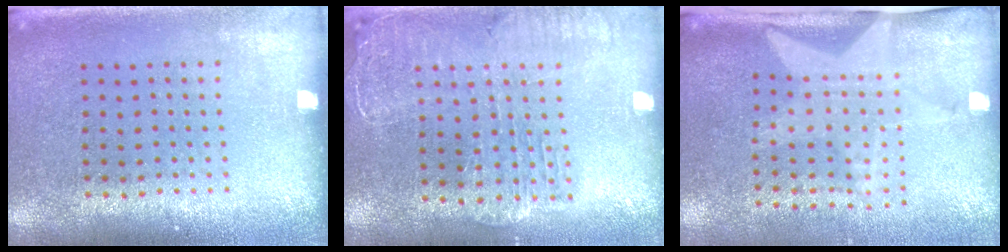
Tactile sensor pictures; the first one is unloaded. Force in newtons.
{"total": 2.1, "press": 1.9, "slide": 0.9}
{"total": 2.1, "press": 1.5, "slide": 1.4}